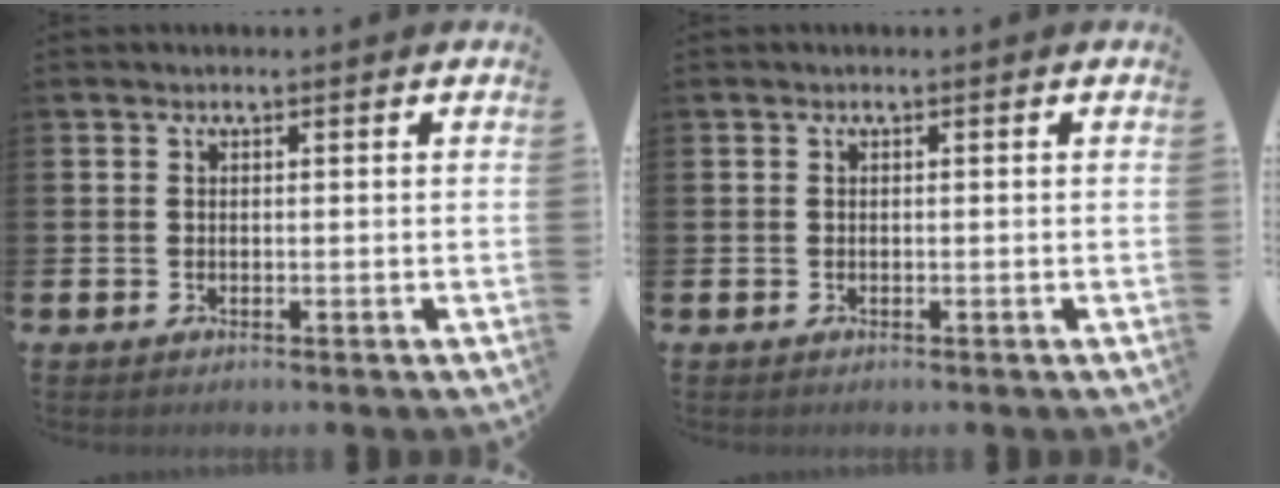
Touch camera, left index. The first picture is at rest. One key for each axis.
{"total": 0.0}